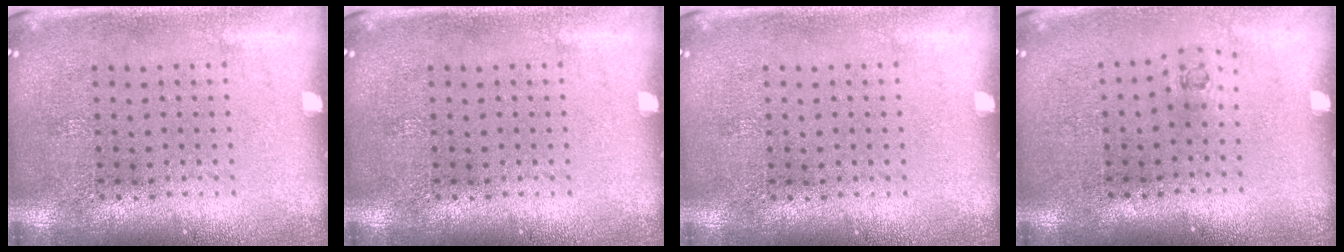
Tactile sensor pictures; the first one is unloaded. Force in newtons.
{"total": 0.0}
{"total": 0.0}
{"total": 0.6, "press": 0.2, "slide": 0.5}